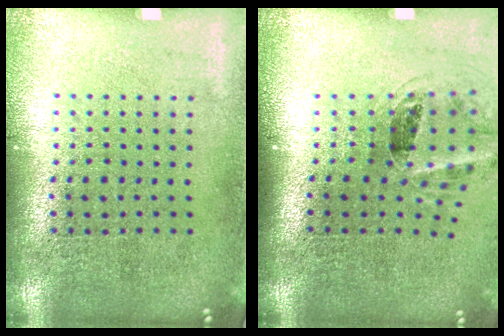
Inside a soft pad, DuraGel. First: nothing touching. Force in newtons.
{"total": 1.3, "press": 1.0, "slide": 0.9}